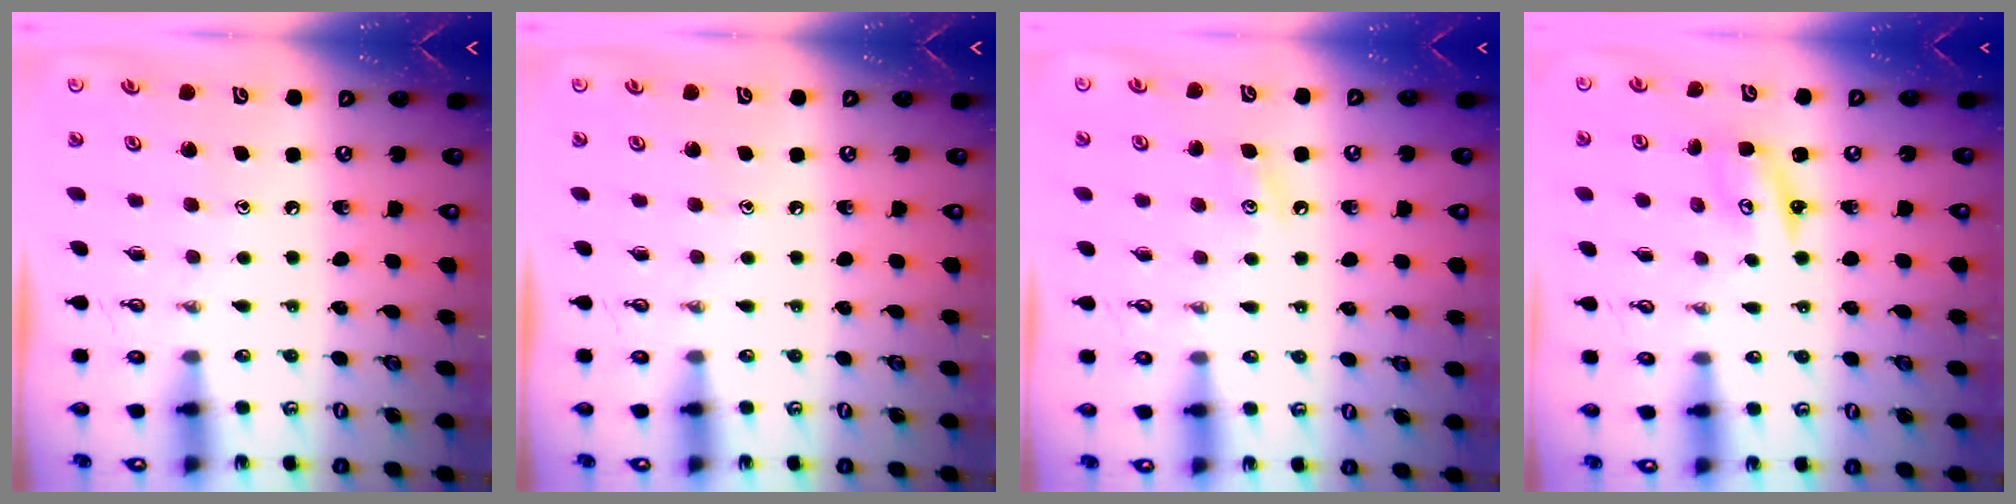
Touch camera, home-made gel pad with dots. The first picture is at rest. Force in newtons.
{"total": 0.0}
{"total": 2.8, "press": 2.7, "slide": 0.5}
{"total": 2.7, "press": 2.7, "slide": 0.2}